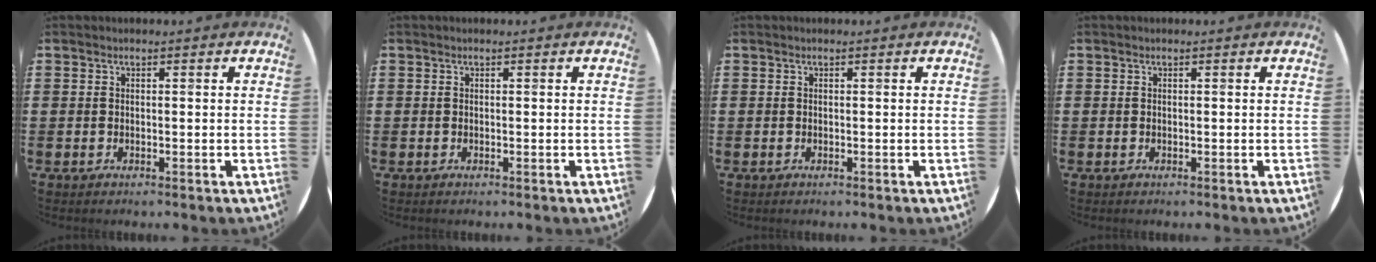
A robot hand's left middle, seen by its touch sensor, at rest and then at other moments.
{"total": 0.0}
{"total": 0.0}
{"total": 0.0}